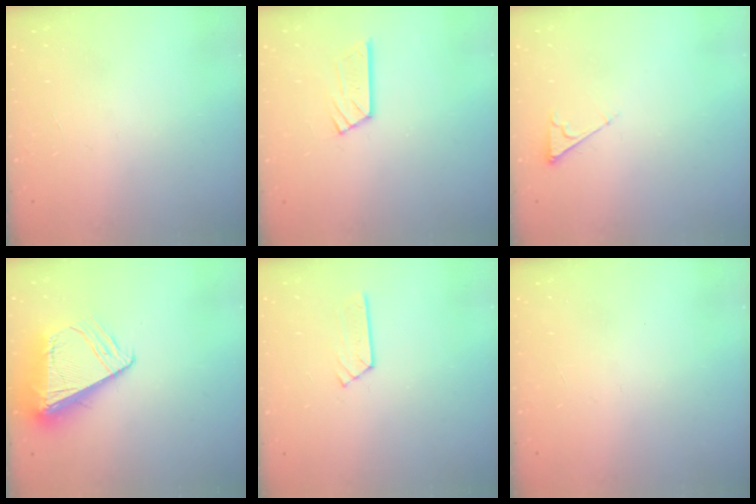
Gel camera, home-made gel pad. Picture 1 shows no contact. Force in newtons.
{"total": 6.7, "press": 6.7, "slide": 0.2}
{"total": 3.6, "press": 3.6, "slide": 0.4}
{"total": 11.0, "press": 10.9, "slide": 1.4}
{"total": 3.7, "press": 3.7, "slide": 0.4}
{"total": 0.0}